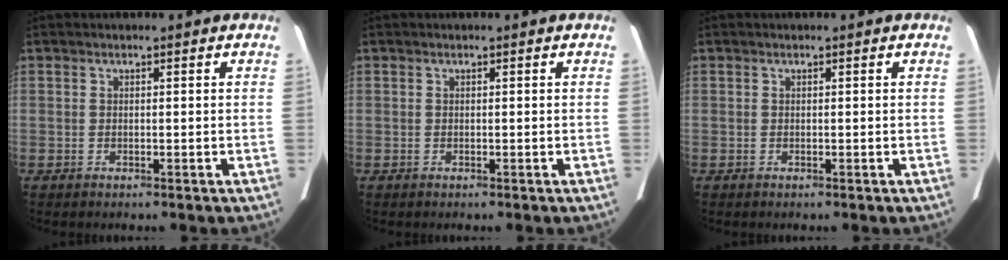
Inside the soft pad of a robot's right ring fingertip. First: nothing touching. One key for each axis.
{"total": 0.0}
{"total": 0.0}